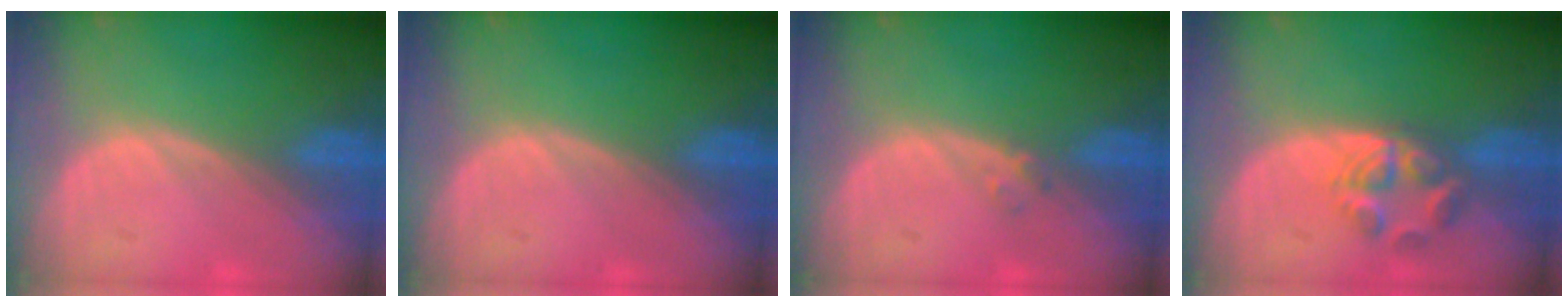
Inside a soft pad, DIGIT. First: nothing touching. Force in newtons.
{"total": 0.0}
{"total": 1.0, "press": 1.0, "slide": 0.2}
{"total": 5.7, "press": 4.9, "slide": 3.0}